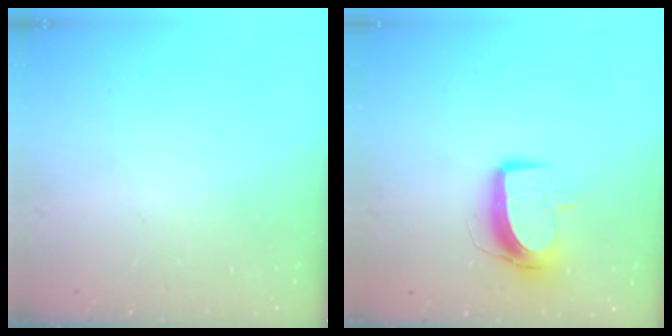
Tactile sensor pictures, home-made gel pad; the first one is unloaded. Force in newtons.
{"total": 10.0, "press": 9.9, "slide": 0.8}